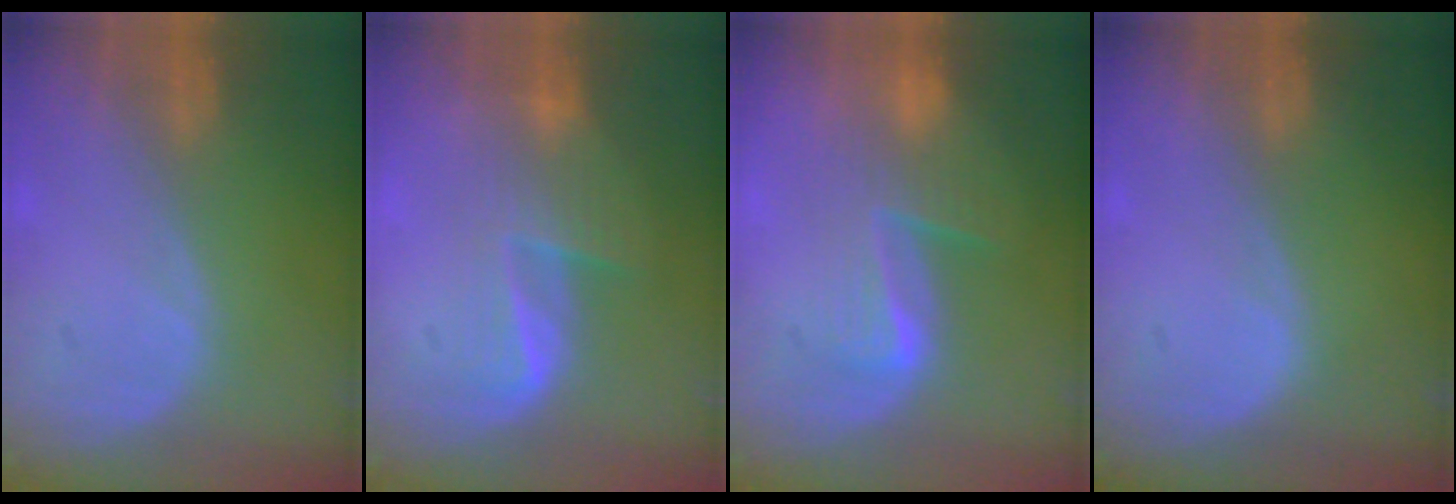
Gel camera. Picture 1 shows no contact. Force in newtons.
{"total": 6.0, "press": 5.7, "slide": 1.8}
{"total": 6.5, "press": 6.3, "slide": 1.2}
{"total": 0.0}